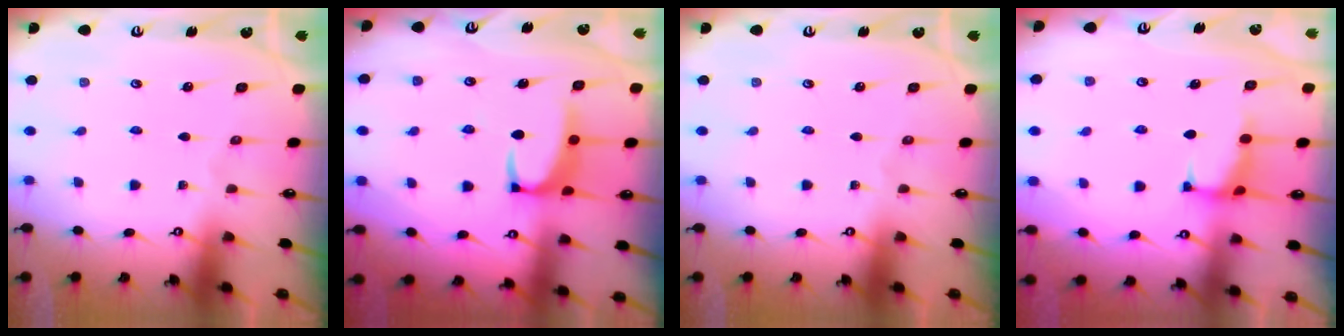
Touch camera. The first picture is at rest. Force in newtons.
{"total": 2.5, "press": 2.4, "slide": 0.8}
{"total": 0.0}
{"total": 2.2, "press": 2.2, "slide": 0.5}